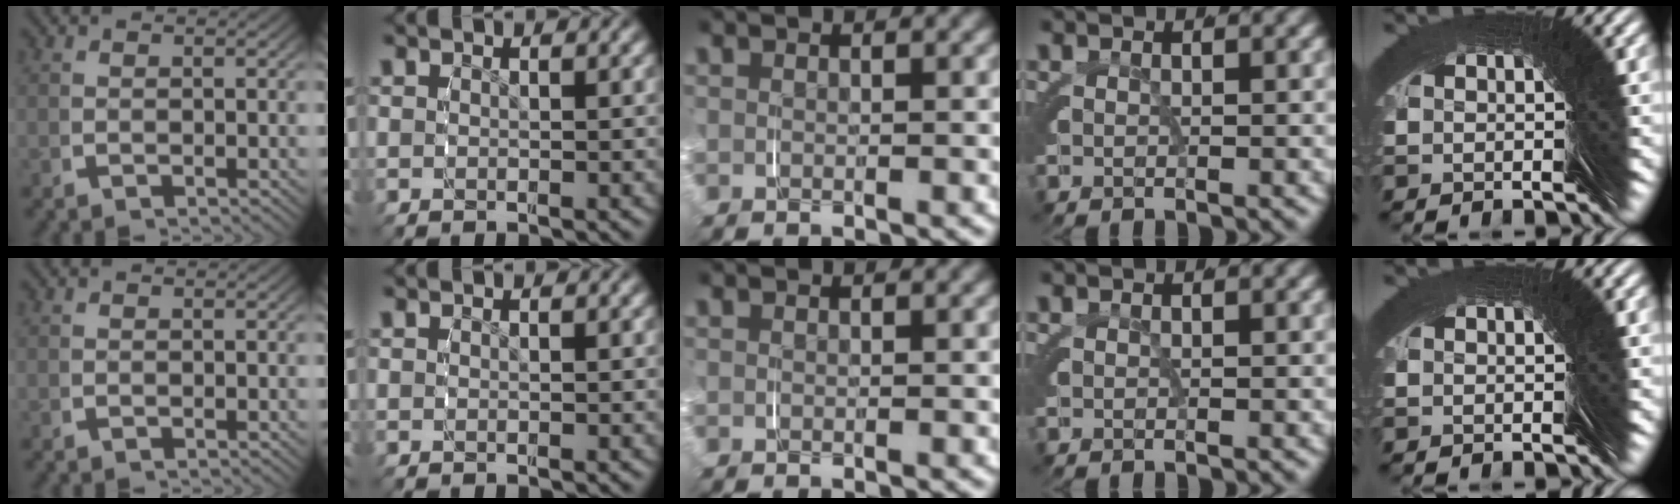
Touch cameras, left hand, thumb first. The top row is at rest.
{}